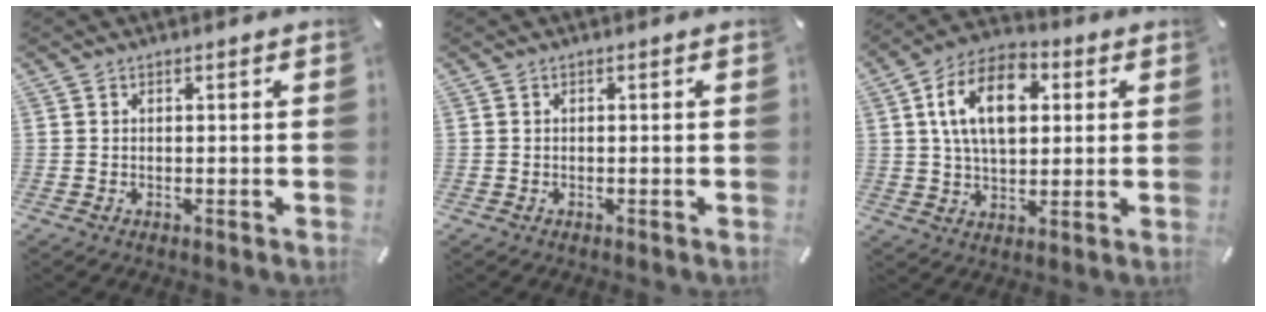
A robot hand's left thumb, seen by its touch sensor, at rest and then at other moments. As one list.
[{"total": 0.0}, {"total": 15.2, "force": [3.6, 9.8, 11.0], "torque": [-0.195, 0.007, 0.060]}]